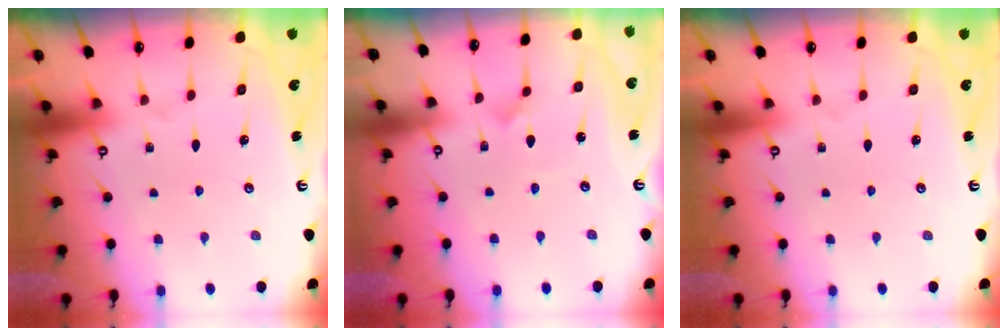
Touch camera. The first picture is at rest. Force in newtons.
{"total": 2.9, "press": 2.9, "slide": 0.2}
{"total": 0.0}